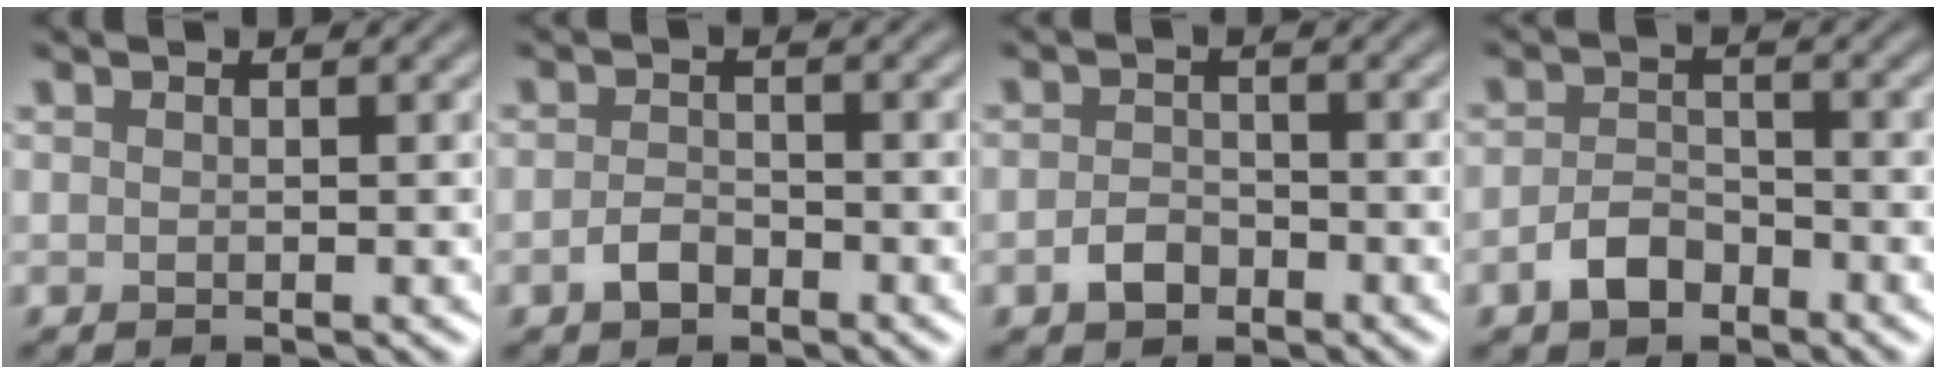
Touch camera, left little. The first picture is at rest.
{"total": 1.8, "force": [-1.2, 1.0, 0.8], "torque": [-0.017, 0.002, -0.027]}
{"total": 2.1, "force": [-1.3, 1.4, 0.9], "torque": [-0.014, 0.002, -0.030]}
{"total": 2.8, "force": [-1.9, 1.6, 1.3], "torque": [-0.022, 0.006, -0.041]}